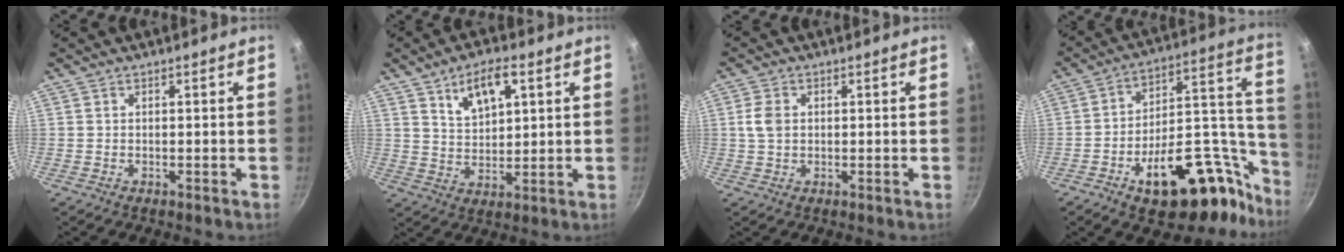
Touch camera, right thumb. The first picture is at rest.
{"total": 9.2, "force": [4.3, 4.6, 6.7], "torque": [-0.100, -0.013, 0.083]}
{"total": 3.8, "force": [0.5, 2.7, 2.6], "torque": [-0.051, 0.004, 0.008]}
{"total": 28.1, "force": [-15.1, 13.6, 19.4], "torque": [-0.199, 0.116, -0.212]}